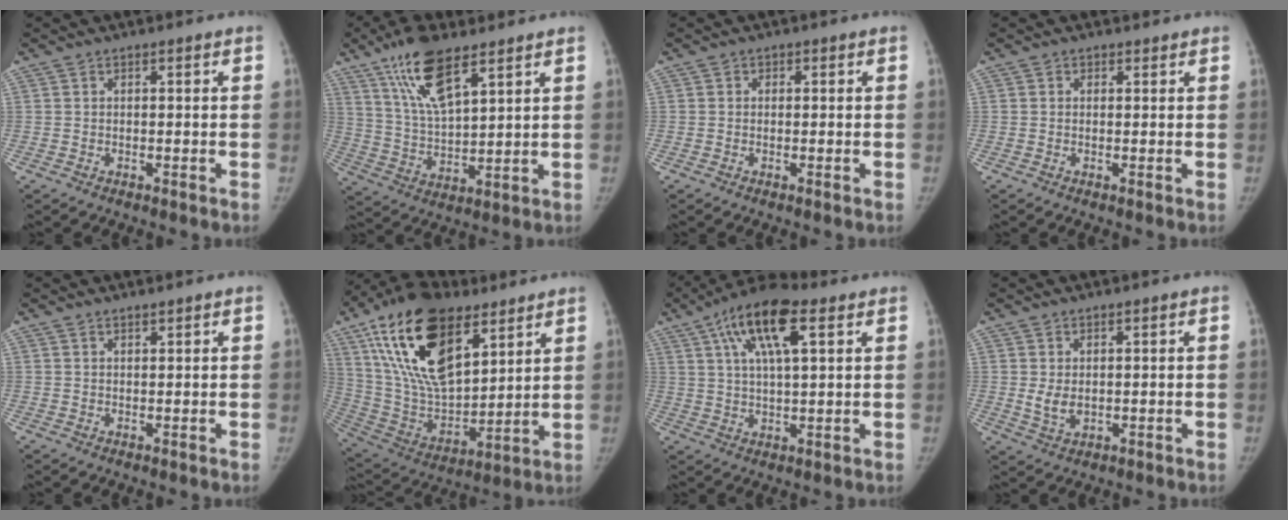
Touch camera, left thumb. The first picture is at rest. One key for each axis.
{"total": 13.3, "fx": 8.2, "fy": 4.5, "fz": 9.5, "tx": -0.165, "ty": -0.032, "tz": 0.161}
{"total": 0.7, "fx": 0.1, "fy": 0.7, "fz": 0.1, "tx": 0.007, "ty": 0.002, "tz": 0.000}
{"total": 0.8, "fx": 0.5, "fy": 0.6, "fz": -0.1, "tx": 0.006, "ty": -0.003, "tz": 0.005}
{"total": 1.2, "fx": 1.1, "fy": 0.1, "fz": 0.4, "tx": -0.002, "ty": -0.008, "tz": 0.020}
{"total": 26.4, "fx": 13.4, "fy": 12.9, "fz": 18.7, "tx": -0.336, "ty": -0.036, "tz": 0.247}
{"total": 13.9, "fx": 6.2, "fy": 4.9, "fz": 11.4, "tx": -0.196, "ty": 0.002, "tz": 0.103}
{"total": 3.3, "fx": 0.7, "fy": 2.0, "fz": 2.6, "tx": -0.040, "ty": -0.011, "tz": 0.022}